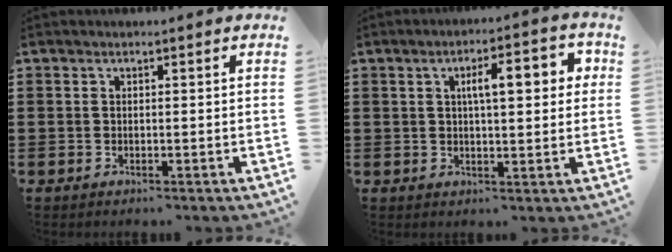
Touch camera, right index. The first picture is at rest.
{"total": 6.7, "force": [1.7, 2.1, 6.1], "torque": [-0.097, 0.002, 0.020]}